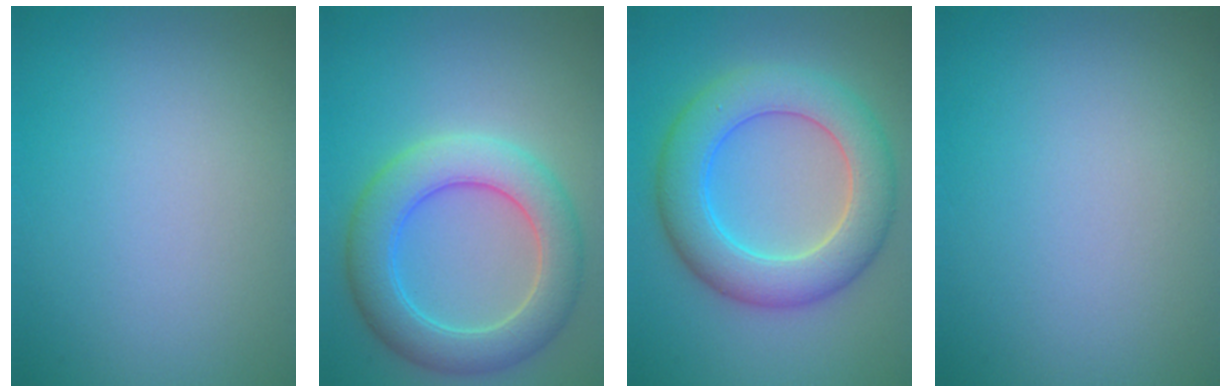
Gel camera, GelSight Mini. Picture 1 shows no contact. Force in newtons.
{"total": 6.2, "press": 6.2, "slide": 0.4}
{"total": 7.4, "press": 7.4, "slide": 0.4}
{"total": 0.0}